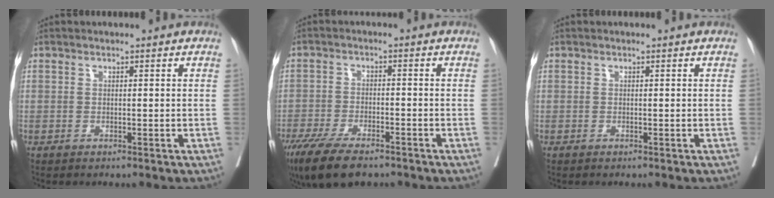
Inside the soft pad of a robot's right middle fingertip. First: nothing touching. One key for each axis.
{"total": 10.9, "fx": -8.1, "fy": 3.3, "fz": 6.5, "tx": -0.114, "ty": -0.021, "tz": -0.135}
{"total": 0.0}